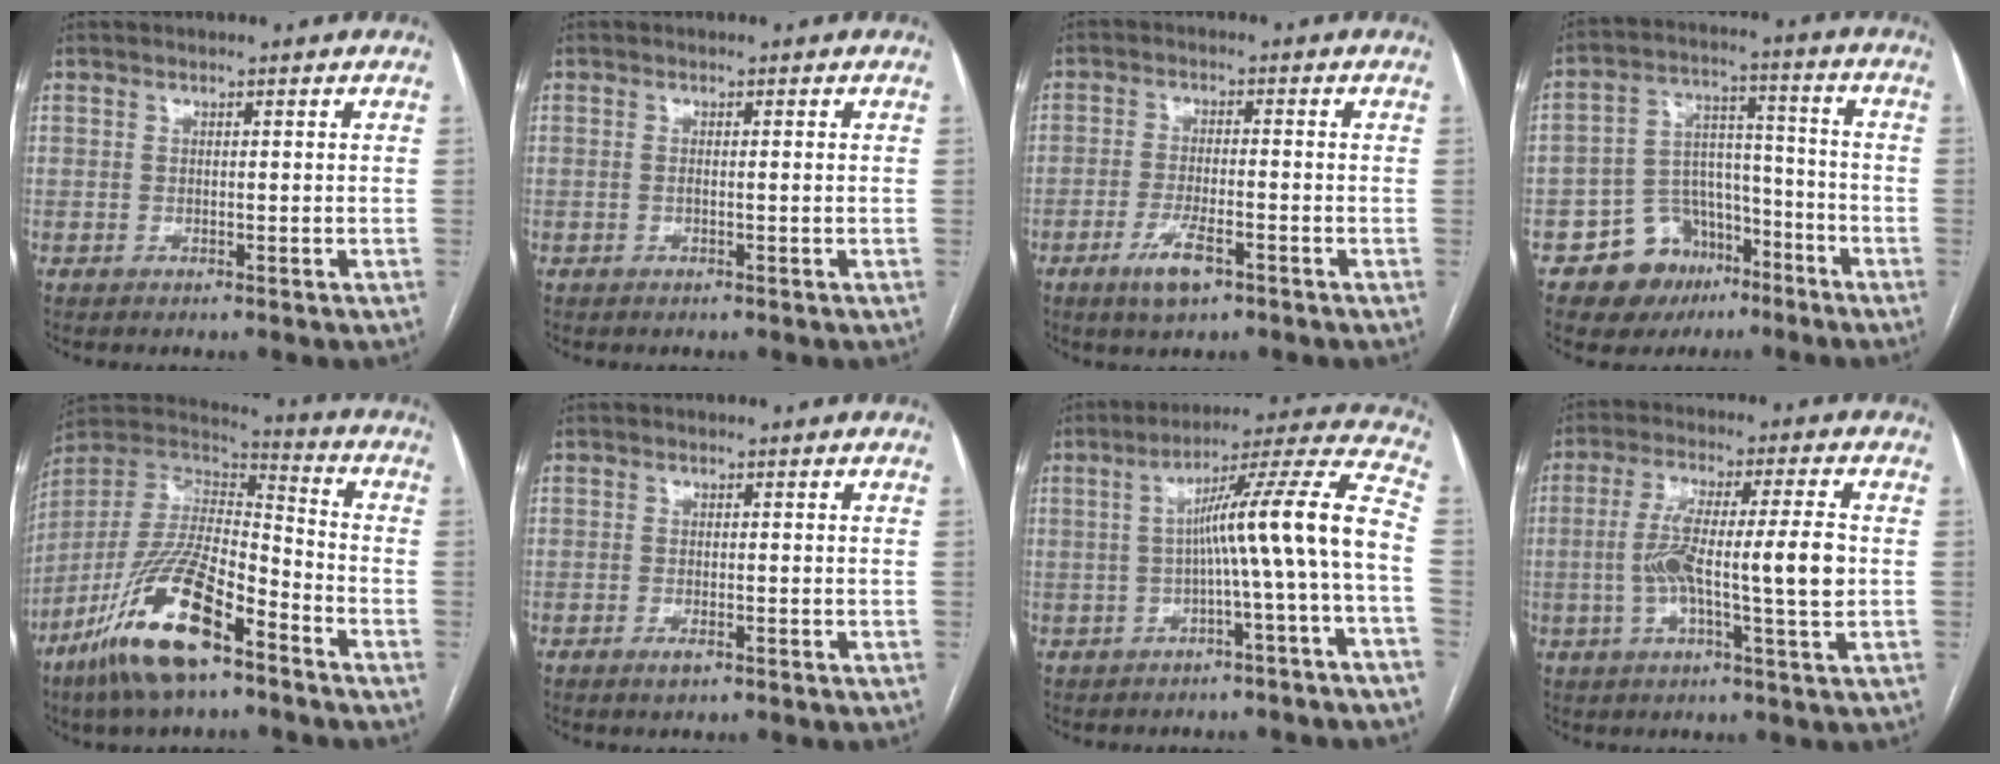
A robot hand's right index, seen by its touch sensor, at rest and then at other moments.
{"total": 0.7, "force": [-0.1, -0.1, 0.7], "torque": [-0.014, 0.000, 0.000]}
{"total": 5.3, "force": [-3.0, 1.2, 4.2], "torque": [-0.082, -0.004, -0.051]}
{"total": 10.9, "force": [-6.5, 7.9, 3.5], "torque": [-0.049, 0.045, -0.097]}
{"total": 18.7, "force": [-11.3, 4.8, 14.0], "torque": [-0.303, -0.016, -0.214]}
{"total": 1.5, "force": [-0.9, 0.3, 1.1], "torque": [-0.018, -0.001, -0.014]}
{"total": 12.5, "force": [-2.2, -1.7, 12.2], "torque": [-0.171, 0.032, -0.035]}
{"total": 11.5, "force": [-0.8, 0.6, 11.5], "torque": [-0.207, 0.015, -0.017]}